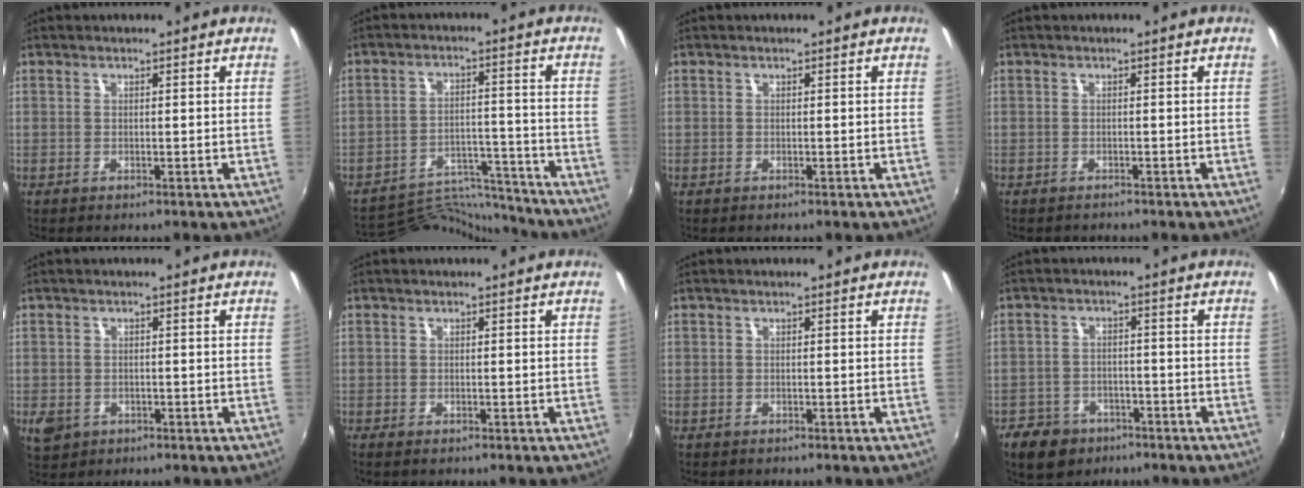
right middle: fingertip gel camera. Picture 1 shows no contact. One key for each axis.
{"total": 12.3, "fx": -12.2, "fy": 0.7, "fz": 0.6, "tx": -0.029, "ty": 0.017, "tz": -0.196}
{"total": 0.0}
{"total": 1.2, "fx": -1.1, "fy": 0.3, "fz": 0.0, "tx": -0.006, "ty": -0.004, "tz": -0.017}
{"total": 4.0, "fx": -1.4, "fy": 3.2, "fz": 1.9, "tx": -0.039, "ty": -0.007, "tz": -0.019}
{"total": 1.1, "fx": -0.9, "fy": 0.3, "fz": 0.6, "tx": -0.014, "ty": -0.005, "tz": -0.016}
{"total": 0.6, "fx": -0.6, "fy": 0.2, "fz": 0.0, "tx": -0.003, "ty": -0.002, "tz": -0.009}
{"total": 8.6, "fx": -5.7, "fy": 5.8, "fz": 2.8, "tx": -0.087, "ty": 0.004, "tz": -0.087}